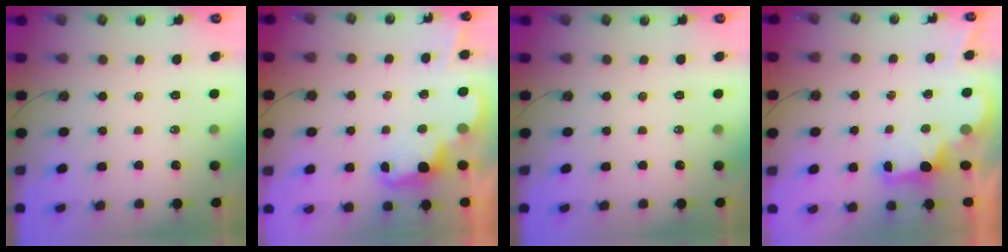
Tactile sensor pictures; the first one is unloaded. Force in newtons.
{"total": 2.6, "press": 2.5, "slide": 0.6}
{"total": 0.0}
{"total": 2.2, "press": 2.1, "slide": 0.7}